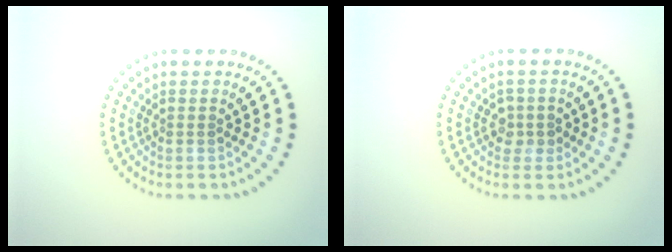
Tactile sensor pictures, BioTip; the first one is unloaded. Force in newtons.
{"total": 1.4, "press": 1.2, "slide": 0.7}